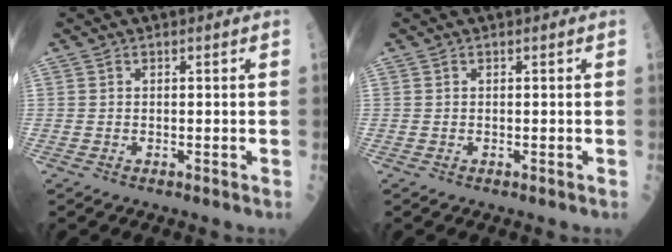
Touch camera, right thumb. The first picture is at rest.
{"total": 0.0}